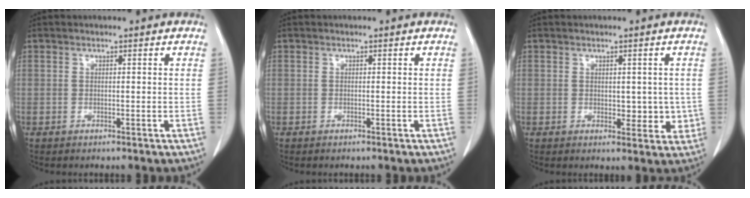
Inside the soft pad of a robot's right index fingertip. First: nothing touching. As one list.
[{"total": 0.0}, {"total": 3.9, "force": [0.2, 2.4, 3.1], "torque": [-0.025, -0.004, 0.009]}]